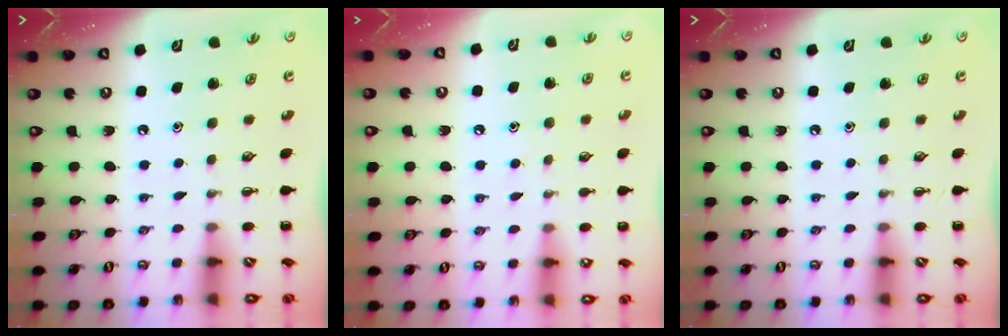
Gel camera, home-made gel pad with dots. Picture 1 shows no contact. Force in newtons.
{"total": 6.3, "press": 6.1, "slide": 1.7}
{"total": 0.0}